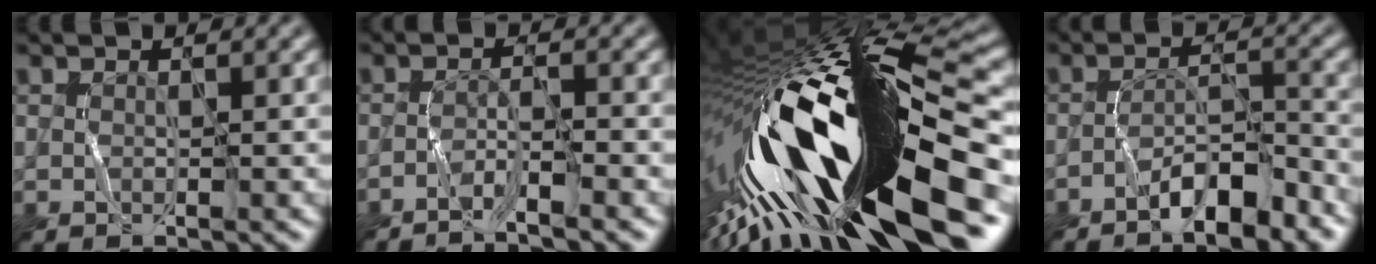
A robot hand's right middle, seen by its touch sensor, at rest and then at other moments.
{"total": 2.4, "force": [-2.0, -0.2, 1.2], "torque": [-0.024, 0.009, -0.044]}
{"total": 19.8, "force": [-5.1, 6.5, 18.0], "torque": [-0.316, -0.006, -0.099]}
{"total": 4.9, "force": [-3.7, 1.1, 3.1], "torque": [-0.049, 0.015, -0.062]}